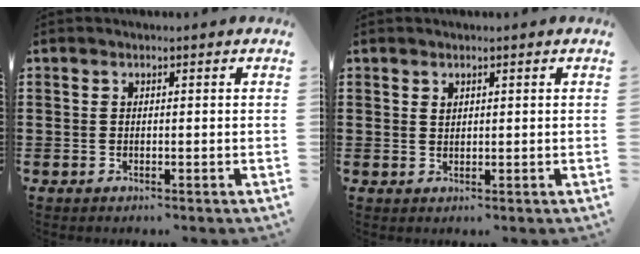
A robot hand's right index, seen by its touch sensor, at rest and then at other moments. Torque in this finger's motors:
{"motor_torque": [0.06, -0.04, 0.02, 0.03]}